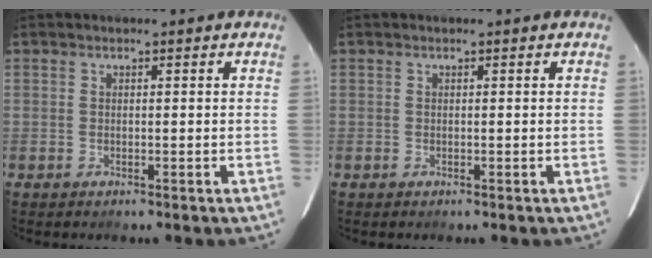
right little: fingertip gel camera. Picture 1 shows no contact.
{"total": 0.0}